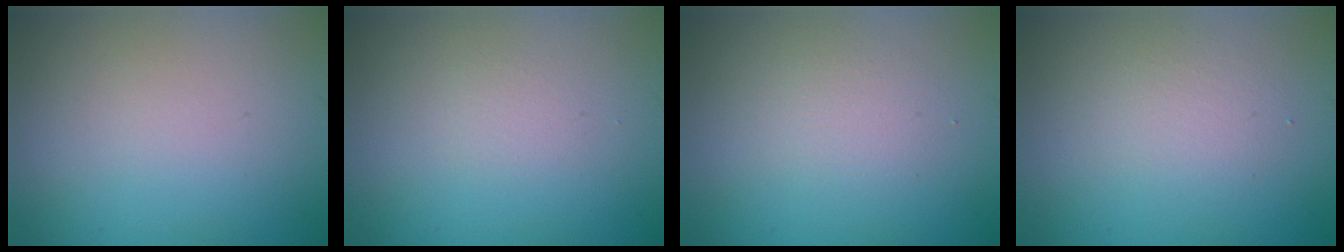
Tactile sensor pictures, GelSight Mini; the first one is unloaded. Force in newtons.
{"total": 0.8, "press": 0.8, "slide": 0.1}
{"total": 1.6, "press": 1.6, "slide": 0.1}
{"total": 1.9, "press": 1.9, "slide": 0.1}